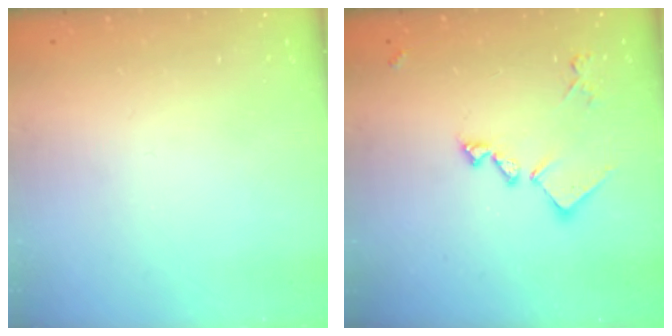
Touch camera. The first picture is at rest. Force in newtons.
{"total": 13.5, "press": 13.5, "slide": 0.6}